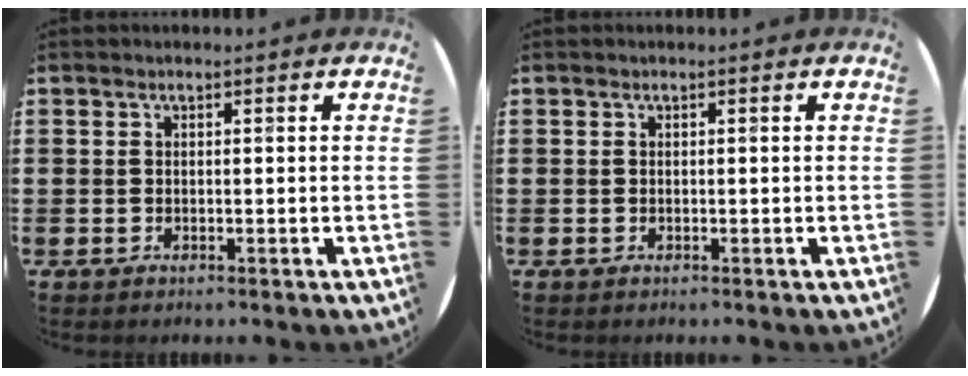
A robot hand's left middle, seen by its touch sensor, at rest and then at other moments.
{"total": 0.0}